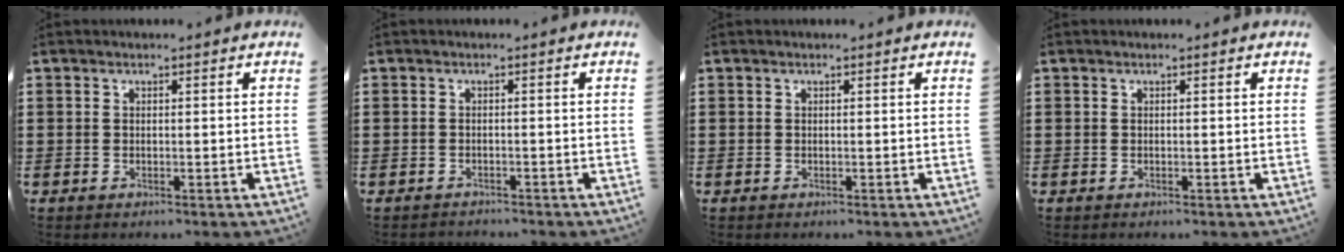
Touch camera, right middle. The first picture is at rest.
{"total": 0.9, "force": [-0.9, 0.0, -0.1], "torque": [-0.002, 0.000, -0.019]}
{"total": 0.0}
{"total": 0.0}